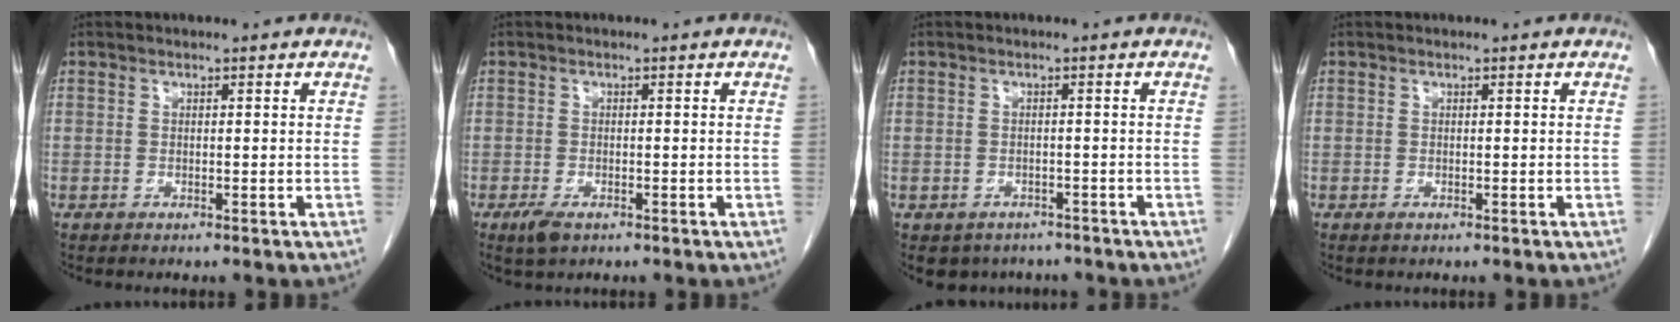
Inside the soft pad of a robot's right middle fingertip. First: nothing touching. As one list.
[{"total": 2.5, "force": [-1.4, 1.0, 1.7], "torque": [-0.040, -0.004, -0.021]}, {"total": 5.0, "force": [-4.1, 3.0, 0.6], "torque": [0.005, 0.007, -0.050]}, {"total": 0.0}]